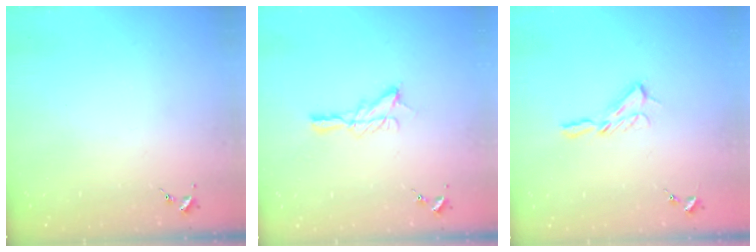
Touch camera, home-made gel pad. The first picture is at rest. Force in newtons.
{"total": 7.6, "press": 7.6, "slide": 0.1}
{"total": 5.9, "press": 5.9, "slide": 0.5}